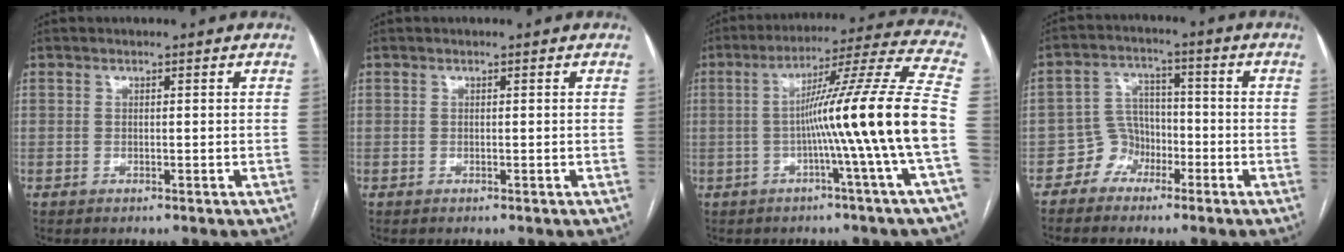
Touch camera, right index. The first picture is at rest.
{"total": 0.0}
{"total": 17.0, "force": [-3.1, -3.2, 16.4], "torque": [-0.246, 0.002, -0.060]}
{"total": 5.2, "force": [-2.9, 4.2, 0.7], "torque": [-0.011, 0.019, -0.051]}